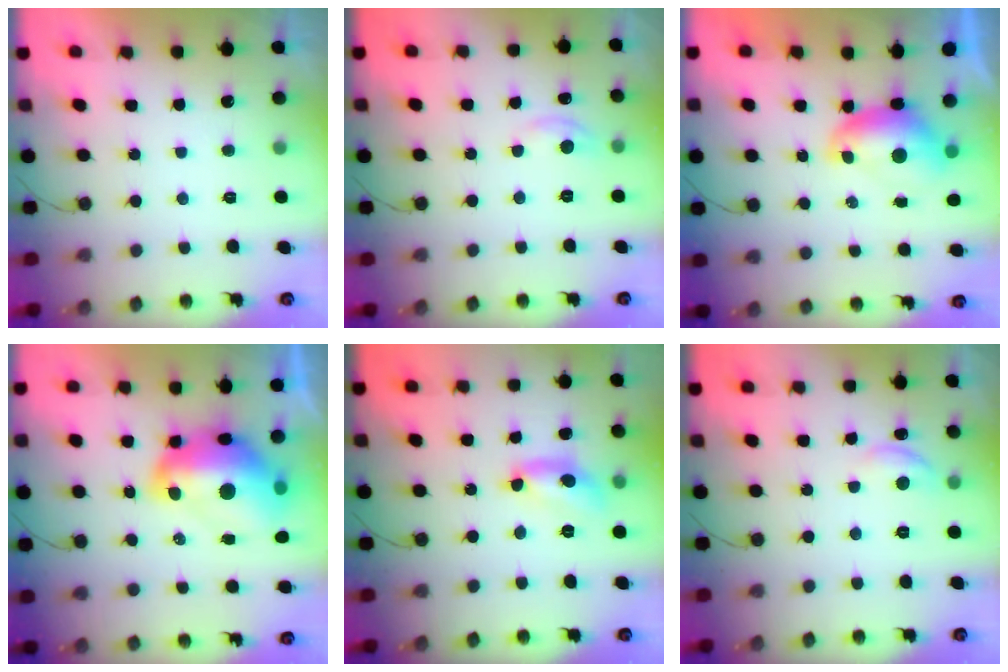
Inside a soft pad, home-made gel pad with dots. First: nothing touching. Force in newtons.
{"total": 4.9, "press": 4.9, "slide": 0.6}
{"total": 8.2, "press": 8.1, "slide": 1.0}
{"total": 18.1, "press": 18.0, "slide": 1.6}
{"total": 11.2, "press": 11.2, "slide": 0.7}
{"total": 7.5, "press": 7.5, "slide": 0.7}